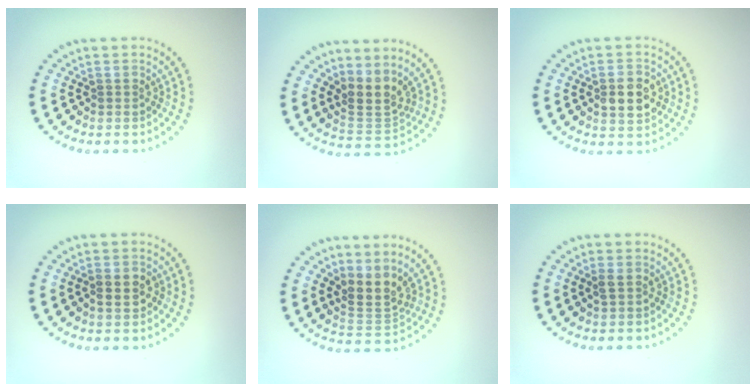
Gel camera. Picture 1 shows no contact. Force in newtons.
{"total": 3.1, "press": 2.1, "slide": 2.2}
{"total": 3.5, "press": 3.4, "slide": 0.2}
{"total": 1.5, "press": 1.5, "slide": 0.2}
{"total": 3.0, "press": 2.1, "slide": 2.1}
{"total": 0.8, "press": 0.8, "slide": 0.2}